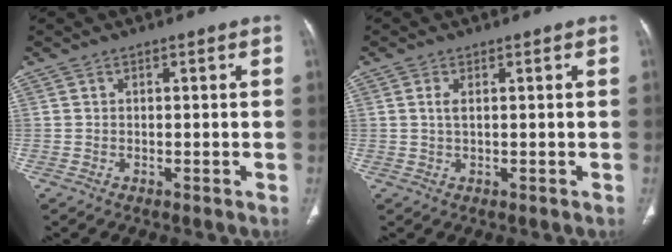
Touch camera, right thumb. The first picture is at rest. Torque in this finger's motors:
{"motor_torque": [-0.54, 0.00, 0.33, 0.27, -0.01]}